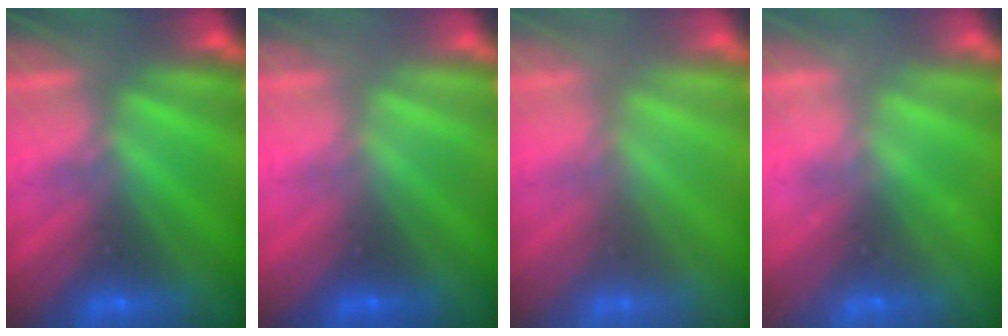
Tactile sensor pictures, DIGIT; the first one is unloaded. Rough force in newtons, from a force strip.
{"total": 3.0}
{"total": 2.8}
{"total": 2.1}